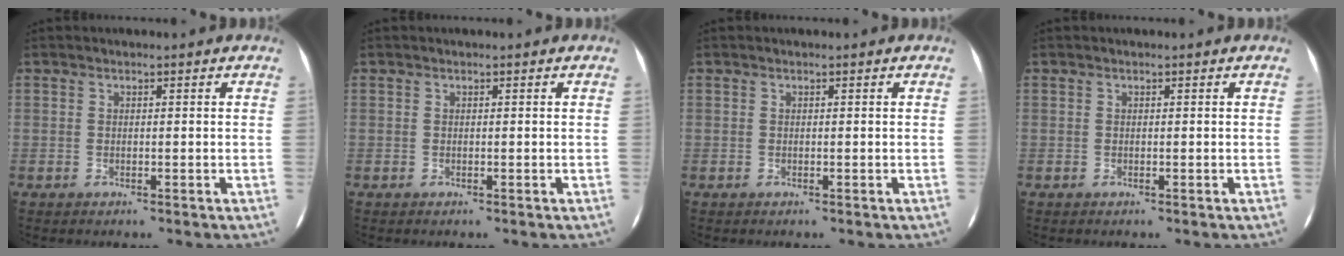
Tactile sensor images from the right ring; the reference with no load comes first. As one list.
[{"total": 0.0}, {"total": 0.0}, {"total": 0.0}]